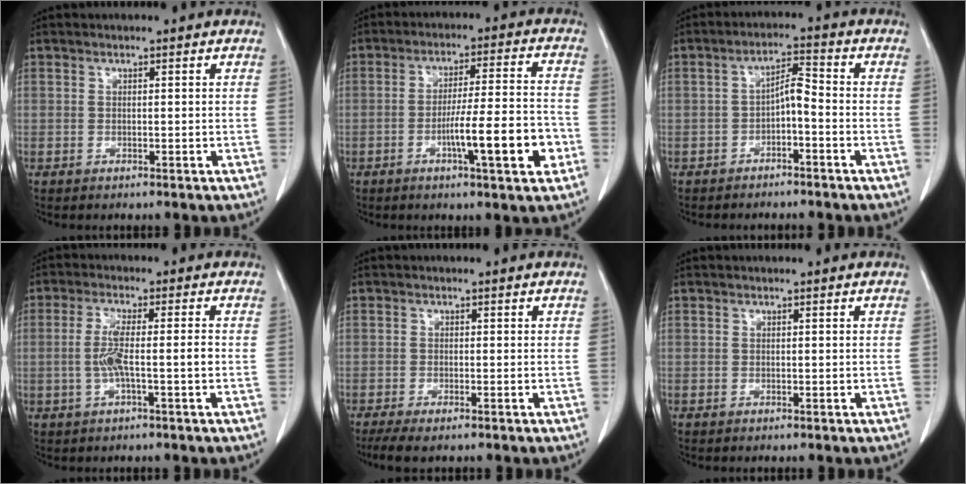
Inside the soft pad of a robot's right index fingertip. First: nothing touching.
{"total": 11.3, "force": [-4.0, 0.8, 10.6], "torque": [-0.165, 0.002, -0.062]}
{"total": 4.0, "force": [-1.6, 1.1, 3.5], "torque": [-0.065, 0.017, -0.026]}
{"total": 5.4, "force": [-1.0, 0.2, 5.3], "torque": [-0.106, 0.004, -0.016]}
{"total": 4.0, "force": [-2.9, 1.0, 2.5], "torque": [-0.046, -0.011, -0.045]}
{"total": 0.0}